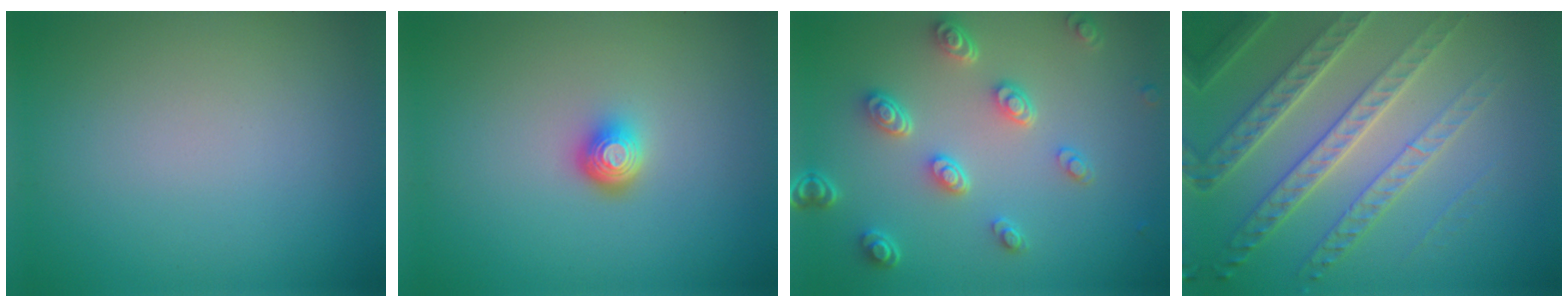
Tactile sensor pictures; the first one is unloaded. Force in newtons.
{"total": 2.1, "press": 1.5, "slide": 1.5}
{"total": 4.5, "press": 3.5, "slide": 2.9}
{"total": 7.3, "press": 5.1, "slide": 5.2}